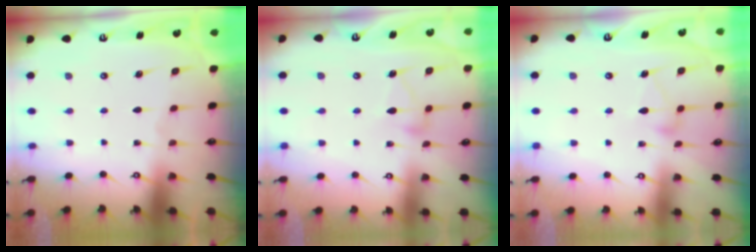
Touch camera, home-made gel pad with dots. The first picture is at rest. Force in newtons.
{"total": 6.0, "press": 6.0, "slide": 0.4}
{"total": 6.9, "press": 6.8, "slide": 0.4}